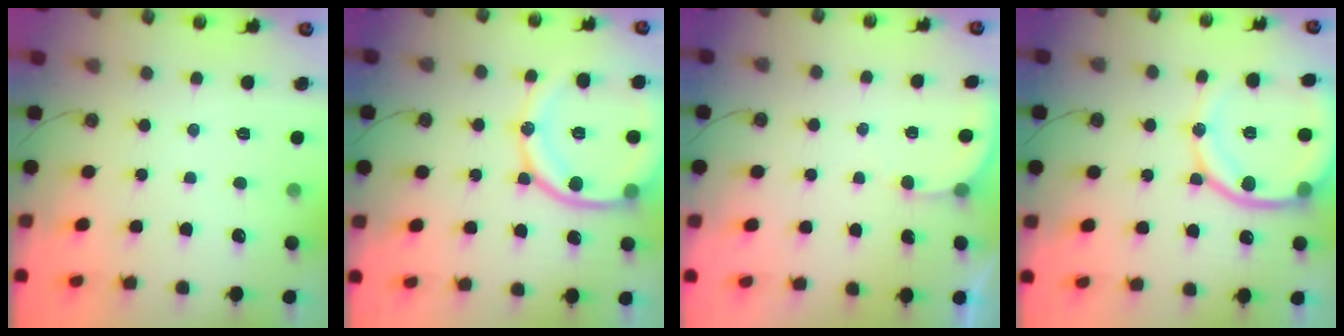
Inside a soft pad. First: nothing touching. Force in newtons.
{"total": 17.7, "press": 17.6, "slide": 1.8}
{"total": 2.7, "press": 2.7, "slide": 0.2}
{"total": 14.2, "press": 14.2, "slide": 1.3}